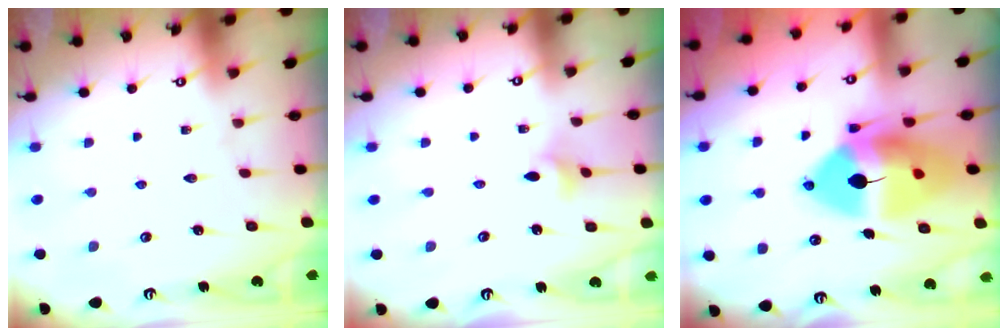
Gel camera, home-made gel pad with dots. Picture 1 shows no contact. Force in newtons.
{"total": 3.0, "press": 2.9, "slide": 0.5}
{"total": 17.5, "press": 17.3, "slide": 2.9}